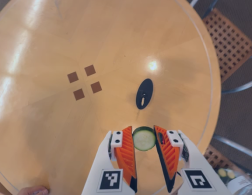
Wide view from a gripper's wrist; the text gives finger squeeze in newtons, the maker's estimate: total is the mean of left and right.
{"total": 7.0, "left": 6.8, "right": 7.2}